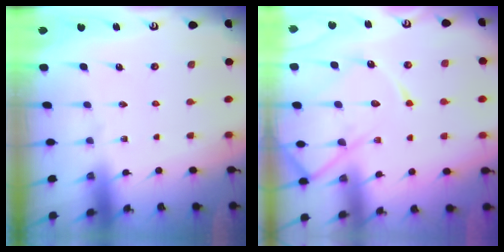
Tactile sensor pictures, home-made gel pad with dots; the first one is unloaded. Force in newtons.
{"total": 12.5, "press": 12.5, "slide": 0.8}